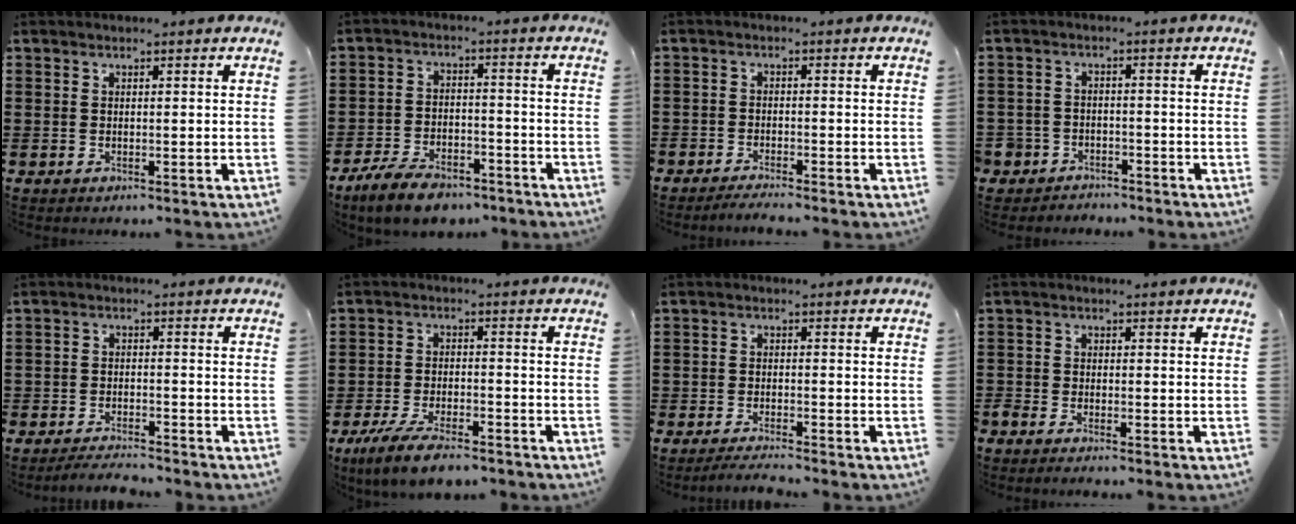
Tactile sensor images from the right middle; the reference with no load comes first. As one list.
[{"total": 6.7, "force": [-5.6, 2.1, 2.9], "torque": [-0.062, 0.009, -0.108]}, {"total": 2.1, "force": [-2.1, 0.0, 0.0], "torque": [-0.006, 0.001, -0.044]}, {"total": 3.3, "force": [-3.0, 1.3, -0.1], "torque": [-0.012, -0.002, -0.068]}, {"total": 3.4, "force": [-3.4, 0.3, 0.0], "torque": [-0.006, 0.002, -0.073]}, {"total": 5.9, "force": [-4.9, 1.1, 3.1], "torque": [-0.070, -0.004, -0.093]}, {"total": 2.6, "force": [-2.6, 0.0, 0.3], "torque": [-0.007, 0.002, -0.054]}, {"total": 1.9, "force": [-1.9, 0.2, 0.1], "torque": [-0.007, 0.000, -0.039]}]